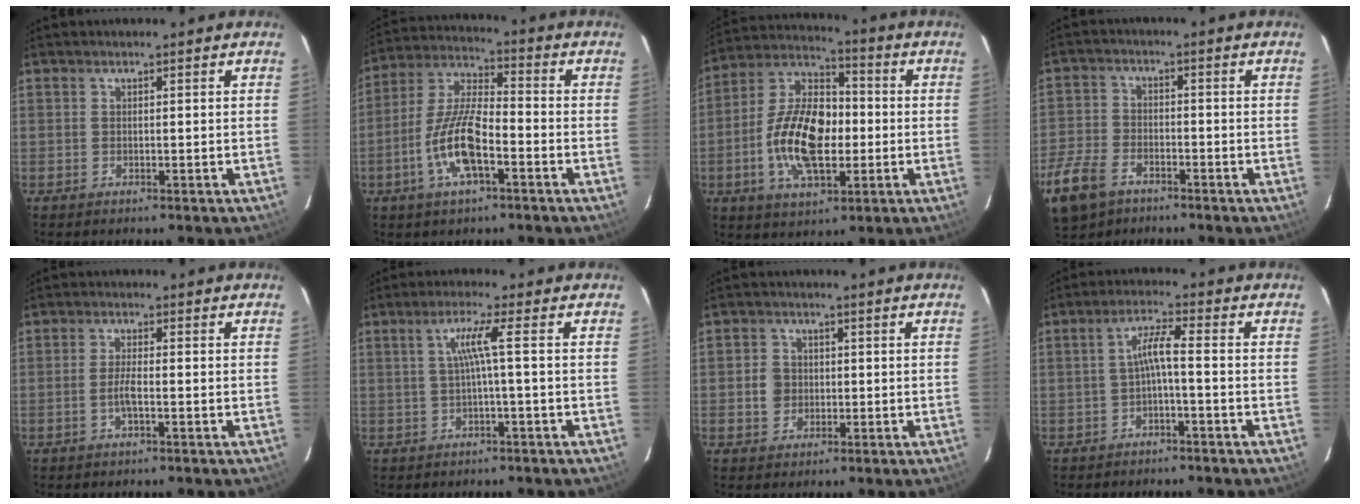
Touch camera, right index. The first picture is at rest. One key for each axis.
{"total": 12.3, "fx": -4.9, "fy": 3.9, "fz": 10.6, "tx": -0.225, "ty": 0.000, "tz": -0.095}
{"total": 17.0, "fx": -2.9, "fy": 8.9, "fz": 14.1, "tx": -0.277, "ty": 0.008, "tz": -0.054}
{"total": 11.1, "fx": -6.8, "fy": 6.7, "fz": 5.6, "tx": -0.151, "ty": -0.008, "tz": -0.135}
{"total": 3.1, "fx": -1.1, "fy": 0.5, "fz": 2.8, "tx": -0.058, "ty": 0.000, "tz": -0.021}
{"total": 3.9, "fx": -0.3, "fy": -1.1, "fz": 3.8, "tx": -0.074, "ty": 0.000, "tz": -0.003}
{"total": 3.9, "fx": -0.4, "fy": 3.7, "fz": 1.2, "tx": -0.020, "ty": 0.013, "tz": -0.003}
{"total": 3.9, "fx": -1.5, "fy": -0.1, "fz": 3.6, "tx": -0.076, "ty": 0.010, "tz": -0.028}